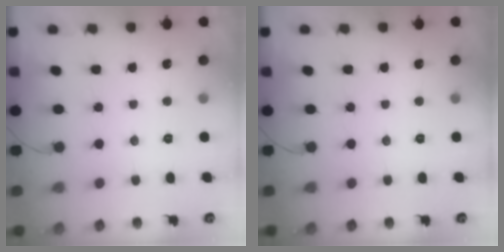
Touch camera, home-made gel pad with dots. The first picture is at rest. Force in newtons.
{"total": 0.0}